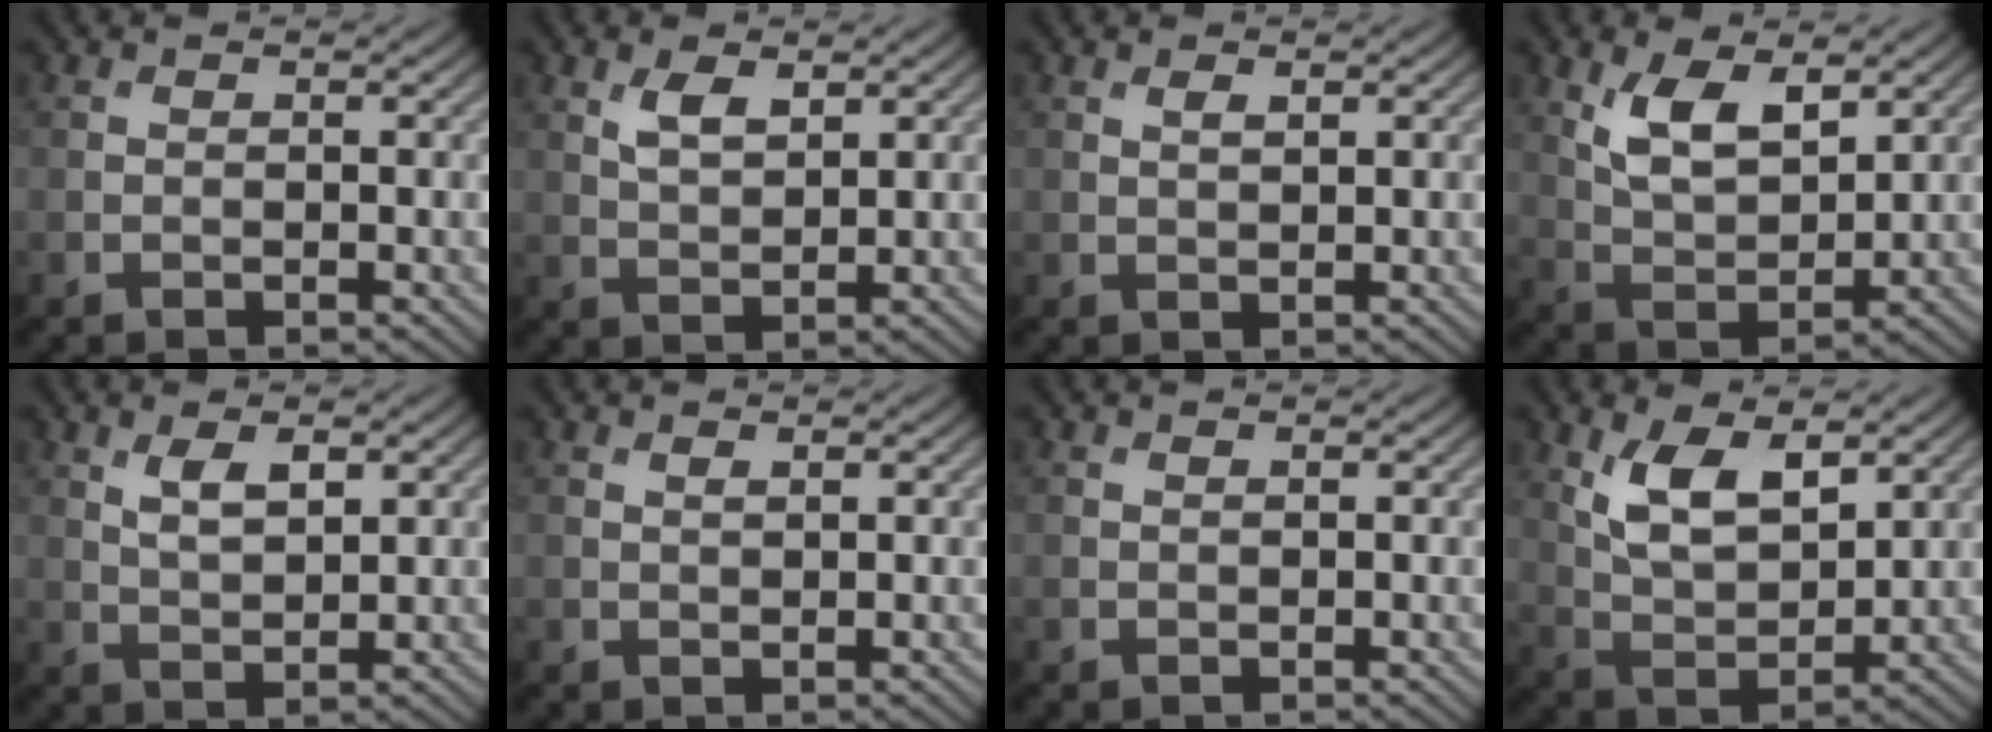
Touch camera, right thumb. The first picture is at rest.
{"total": 3.3, "force": [1.7, 1.5, 2.4], "torque": [-0.055, -0.003, 0.037]}
{"total": 1.1, "force": [0.6, 0.4, 0.8], "torque": [-0.018, -0.002, 0.014]}
{"total": 7.1, "force": [3.4, 3.2, 5.2], "torque": [-0.111, -0.010, 0.069]}
{"total": 3.6, "force": [1.7, 1.5, 2.8], "torque": [-0.061, -0.003, 0.036]}
{"total": 0.7, "force": [0.5, 0.2, 0.5], "torque": [-0.010, -0.001, 0.010]}
{"total": 0.0}
{"total": 7.8, "force": [3.7, 3.6, 5.8], "torque": [-0.123, -0.009, 0.074]}